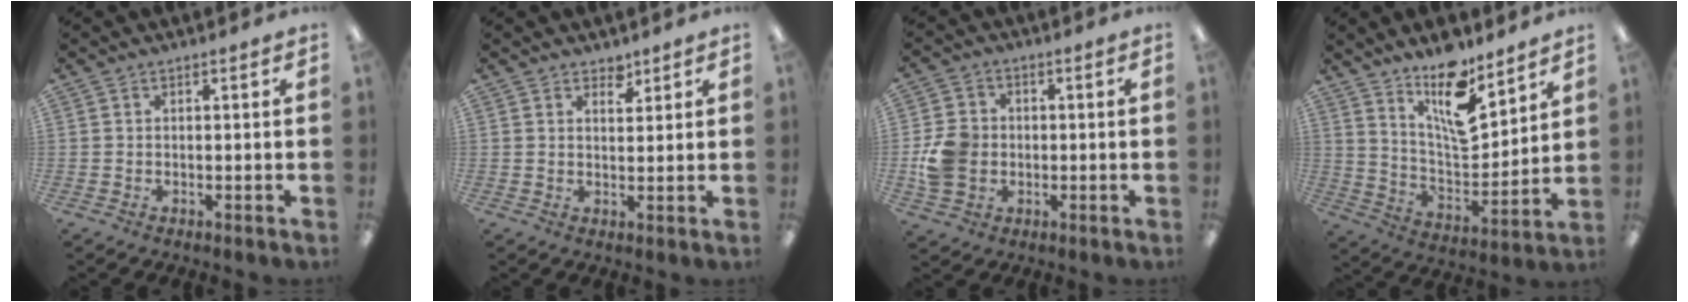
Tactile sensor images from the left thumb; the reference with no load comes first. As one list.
[{"total": 2.9, "force": [2.4, 1.3, 0.9], "torque": [0.003, -0.015, 0.039]}, {"total": 8.3, "force": [-0.9, 7.1, 4.3], "torque": [-0.083, 0.013, -0.014]}, {"total": 15.5, "force": [11.2, 5.2, 9.3], "torque": [-0.145, -0.079, 0.189]}]